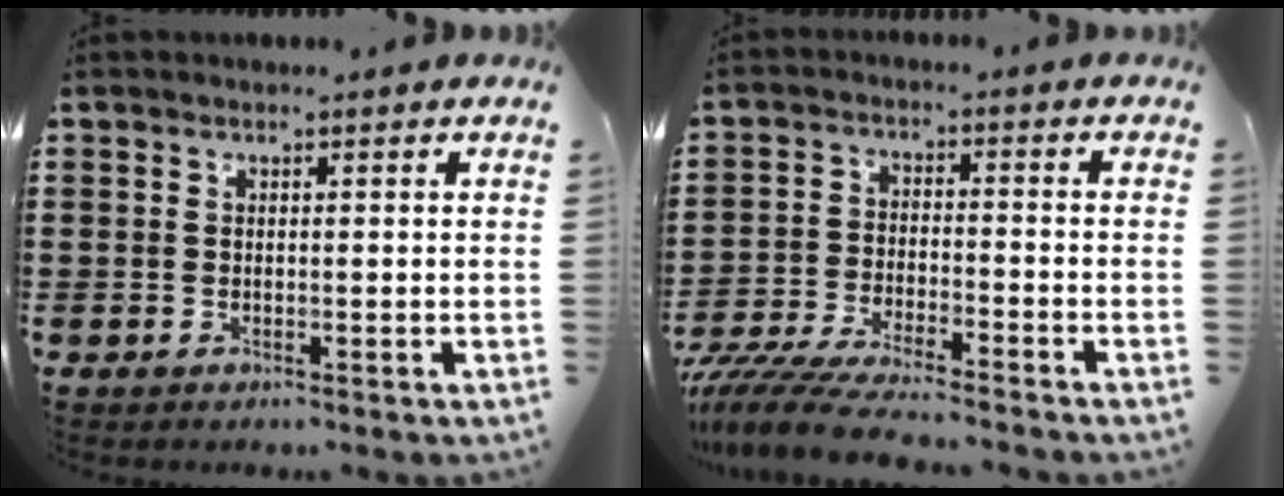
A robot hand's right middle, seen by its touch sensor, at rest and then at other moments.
{"total": 6.6, "force": [-6.3, 0.1, 1.9], "torque": [-0.052, -0.009, -0.127]}